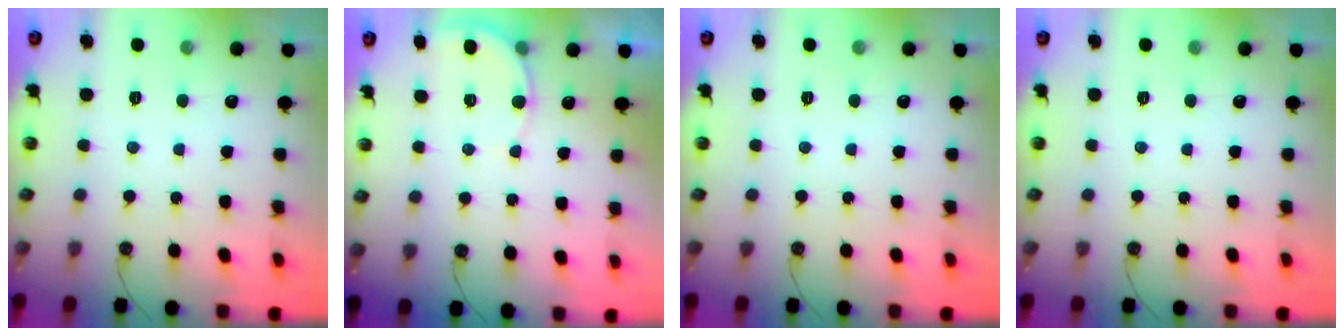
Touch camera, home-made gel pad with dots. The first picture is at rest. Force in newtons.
{"total": 6.0, "press": 6.0, "slide": 0.9}
{"total": 0.0}
{"total": 0.0}